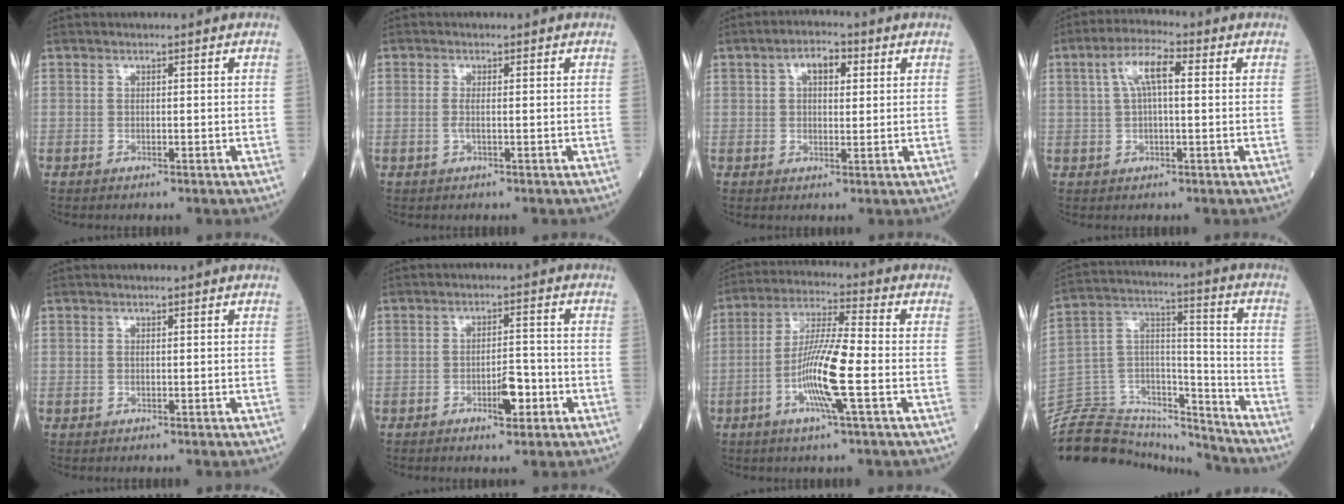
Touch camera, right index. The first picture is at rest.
{"total": 1.3, "force": [-0.1, 0.3, 1.3], "torque": [-0.031, -0.002, -0.003]}
{"total": 4.6, "force": [1.7, 2.3, 3.6], "torque": [-0.056, 0.016, 0.026]}
{"total": 6.2, "force": [1.7, 1.7, 5.7], "torque": [-0.112, 0.026, 0.030]}
{"total": 0.0}
{"total": 4.5, "force": [-2.0, 1.3, 3.8], "torque": [-0.060, 0.003, -0.030]}
{"total": 11.1, "force": [-3.0, 0.0, 10.7], "torque": [-0.206, -0.005, -0.064]}
{"total": 21.4, "force": [-20.6, 4.0, 4.2], "torque": [-0.092, 0.054, -0.337]}